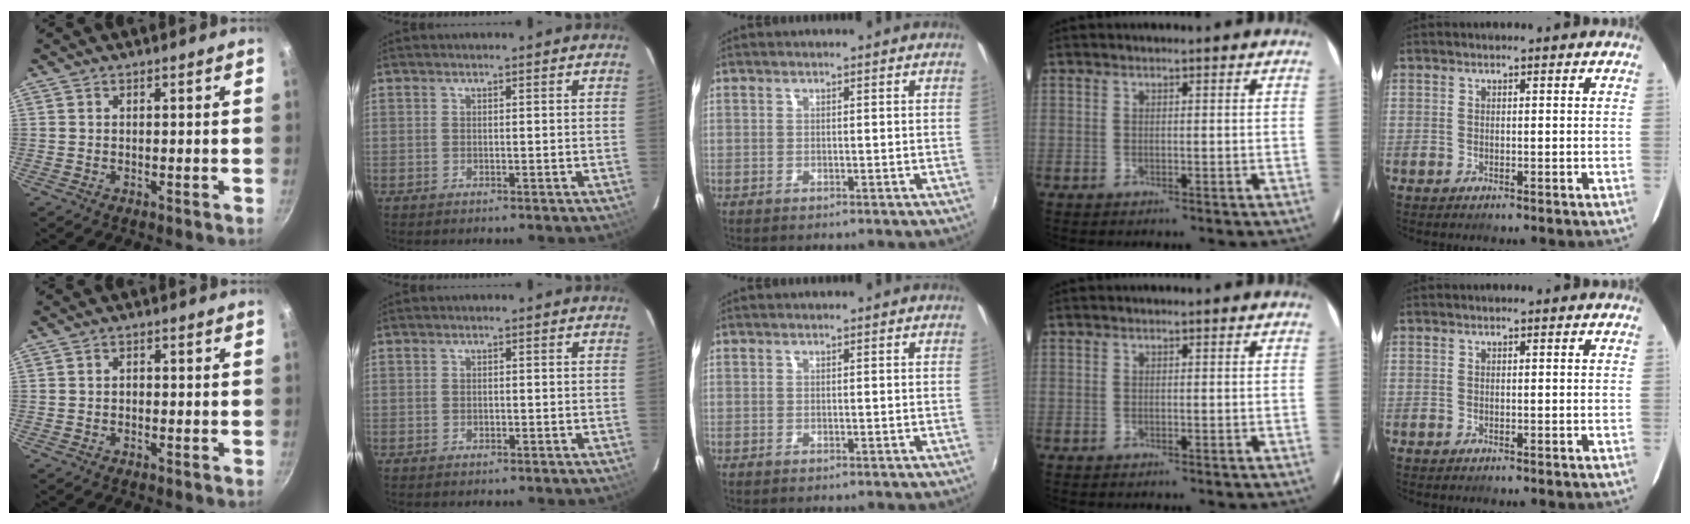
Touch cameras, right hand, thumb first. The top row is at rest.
{"thumb": {"total": 0.9, "force": [-0.3, 0.7, 0.5], "torque": [-0.009, 0.004, -0.006]}, "index": {"total": 0.7, "force": [-0.2, 0.6, 0.2], "torque": [-0.002, 0.000, -0.002]}}